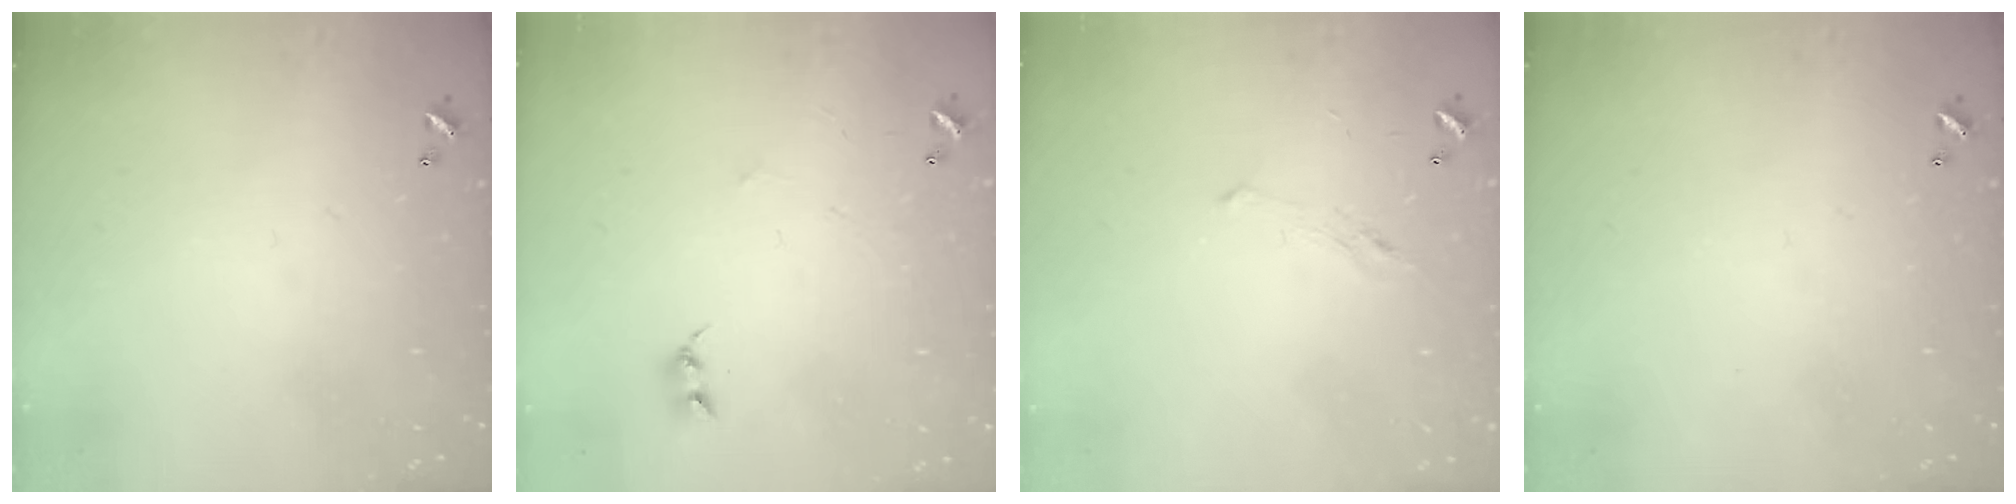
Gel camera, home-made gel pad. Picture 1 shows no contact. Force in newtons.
{"total": 2.4, "press": 2.4, "slide": 0.4}
{"total": 0.8, "press": 0.1, "slide": 0.8}
{"total": 0.0}